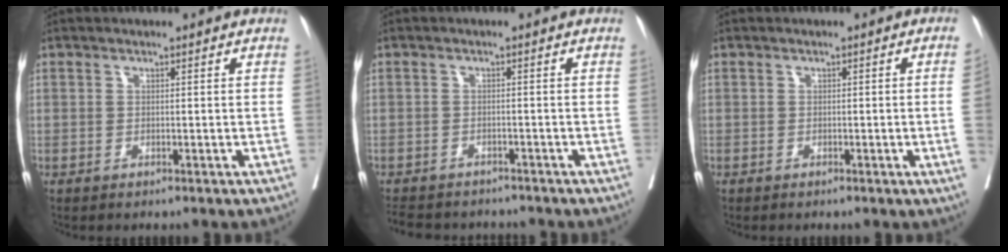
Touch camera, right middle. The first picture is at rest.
{"total": 9.2, "force": [-8.3, 3.1, 2.6], "torque": [-0.053, -0.002, -0.111]}
{"total": 2.2, "force": [-0.3, -0.8, 2.1], "torque": [-0.027, -0.005, -0.001]}